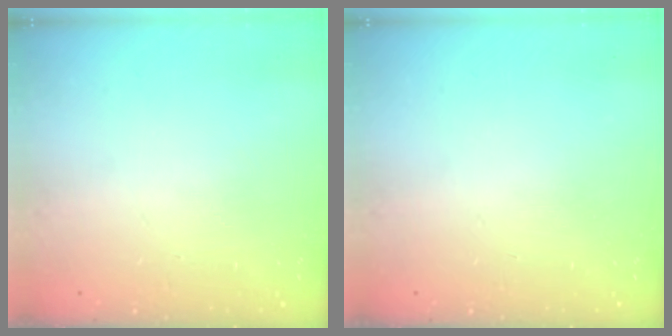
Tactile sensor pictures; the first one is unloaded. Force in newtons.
{"total": 0.0}